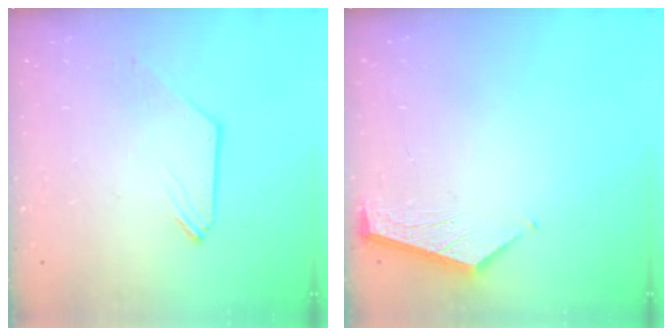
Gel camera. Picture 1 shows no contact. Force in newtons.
{"total": 5.2, "press": 5.1, "slide": 0.5}